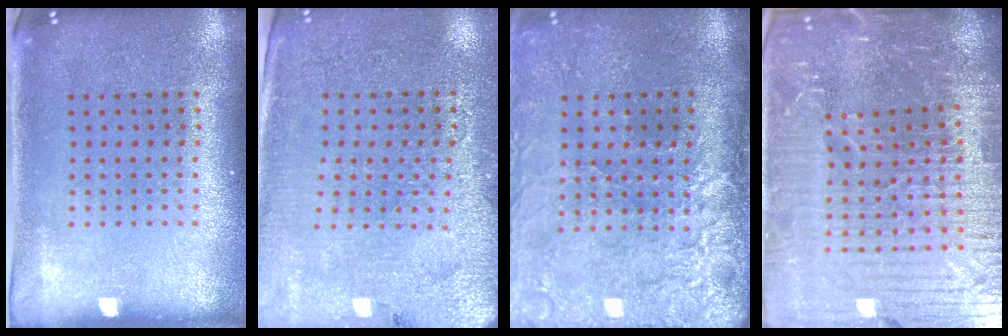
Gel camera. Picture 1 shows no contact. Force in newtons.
{"total": 3.0, "press": 2.9, "slide": 0.8}
{"total": 4.3, "press": 3.5, "slide": 2.5}
{"total": 6.9, "press": 6.0, "slide": 3.4}